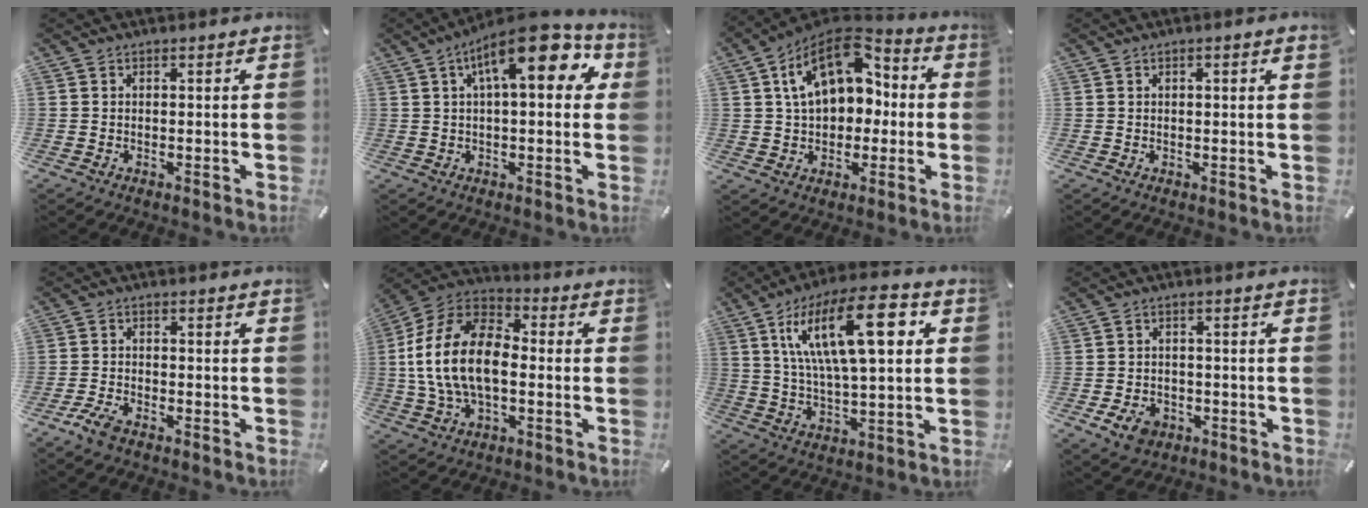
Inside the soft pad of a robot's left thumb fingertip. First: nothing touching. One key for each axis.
{"total": 15.4, "fx": 5.8, "fy": 6.2, "fz": 12.9, "tx": -0.182, "ty": -0.017, "tz": 0.089}
{"total": 16.5, "fx": 5.4, "fy": 11.4, "fz": 10.6, "tx": -0.180, "ty": -0.023, "tz": 0.100}
{"total": 0.8, "fx": 0.3, "fy": 0.0, "fz": 0.7, "tx": -0.013, "ty": 0.000, "tz": 0.005}
{"total": 3.6, "fx": -2.7, "fy": 1.2, "fz": 2.0, "tx": -0.051, "ty": 0.007, "tz": -0.055}
{"total": 17.1, "fx": -2.2, "fy": 11.1, "fz": 12.9, "tx": -0.282, "ty": 0.017, "tz": -0.043}
{"total": 20.6, "fx": 7.2, "fy": 8.0, "fz": 17.6, "tx": -0.328, "ty": -0.005, "tz": 0.106}
{"total": 5.3, "fx": -2.6, "fy": 4.0, "fz": 2.4, "tx": -0.055, "ty": 0.010, "tz": -0.049}